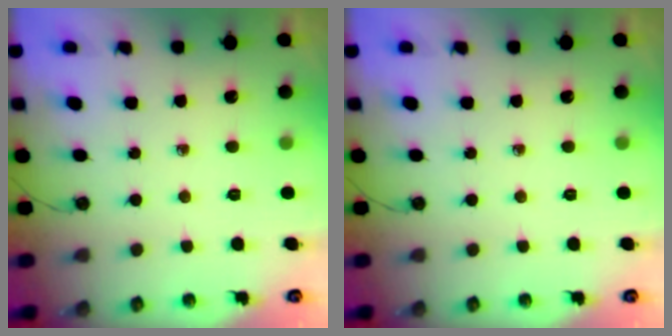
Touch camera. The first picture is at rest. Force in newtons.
{"total": 0.0}